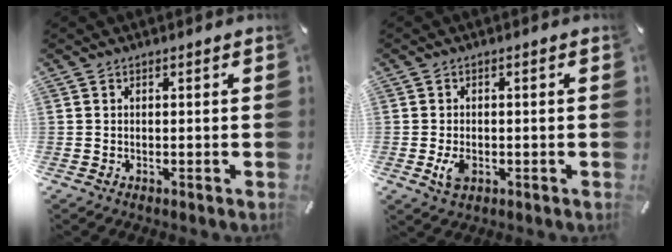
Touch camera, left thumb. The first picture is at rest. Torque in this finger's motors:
{"motor_torque": [0.71, 0.73, 0.60, 0.27, 0.20]}